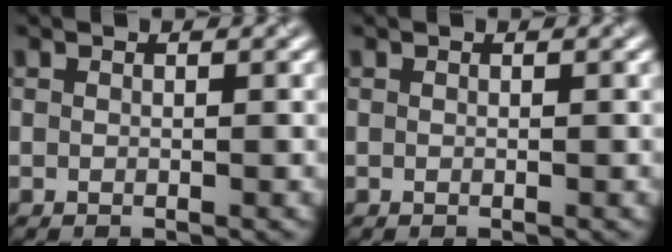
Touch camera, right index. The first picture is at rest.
{"total": 0.0}